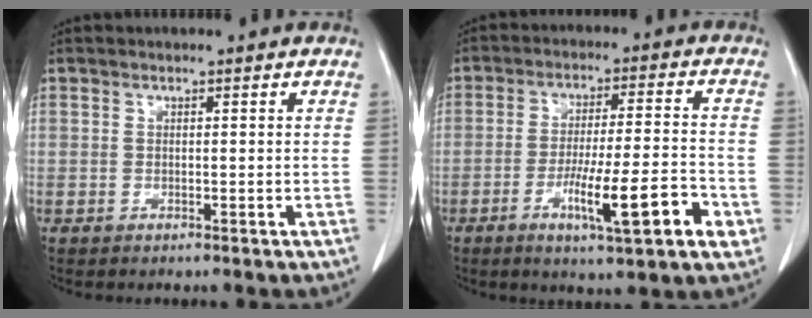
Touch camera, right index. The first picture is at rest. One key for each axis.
{"total": 12.5, "fx": -4.9, "fy": 1.1, "fz": 11.4, "tx": -0.186, "ty": -0.004, "tz": -0.074}